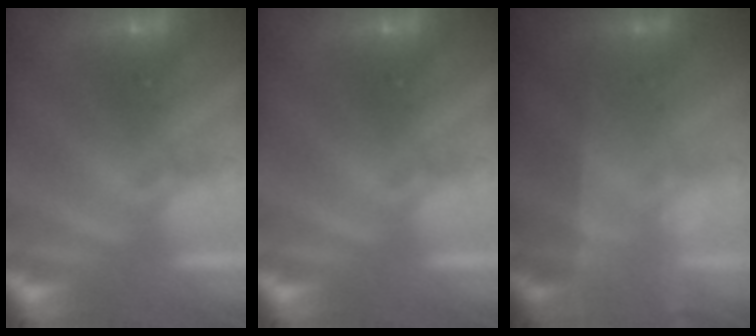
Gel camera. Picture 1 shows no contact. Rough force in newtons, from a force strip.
{"total": 0.0}
{"total": 1.8}